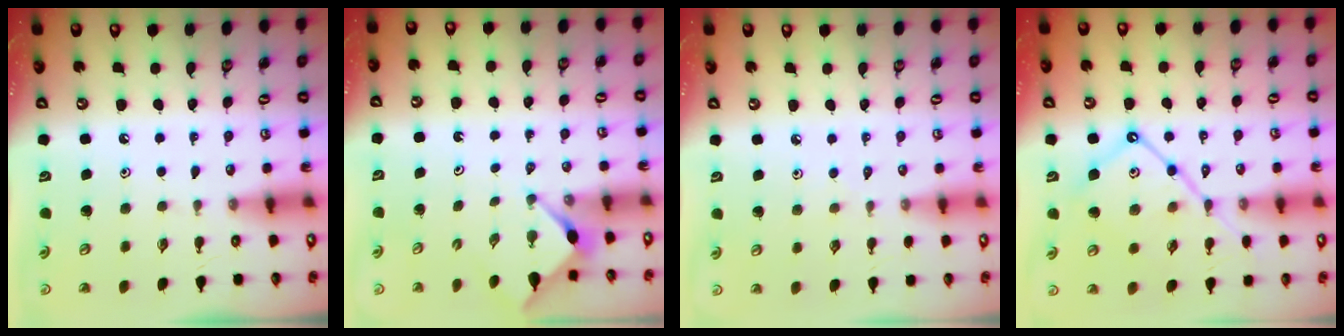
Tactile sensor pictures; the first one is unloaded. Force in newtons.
{"total": 2.8, "press": 2.8, "slide": 0.3}
{"total": 1.9, "press": 1.9, "slide": 0.5}
{"total": 13.7, "press": 13.6, "slide": 1.2}